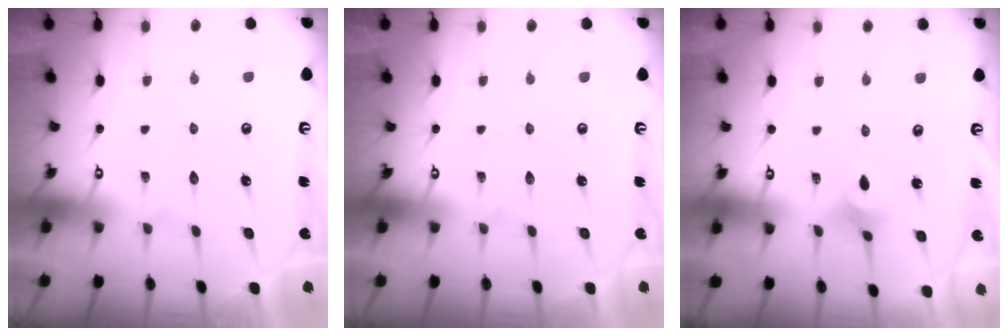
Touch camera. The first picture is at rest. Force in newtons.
{"total": 0.0}
{"total": 2.1, "press": 2.0, "slide": 0.5}